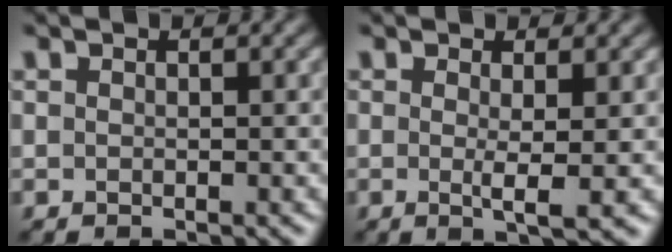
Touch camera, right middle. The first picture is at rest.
{"total": 2.1, "force": [-0.1, 0.2, 2.1], "torque": [-0.039, -0.011, 0.002]}